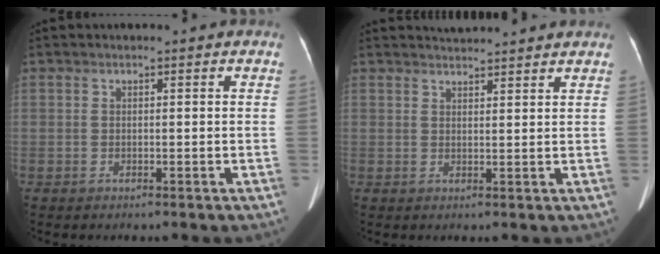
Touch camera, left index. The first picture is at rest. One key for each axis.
{"total": 5.0, "fx": 4.8, "fy": 0.1, "fz": 1.2, "tx": -0.019, "ty": 0.027, "tz": 0.061}